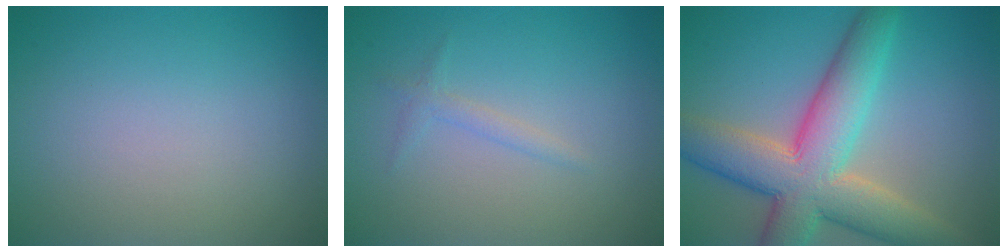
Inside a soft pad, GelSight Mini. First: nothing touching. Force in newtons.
{"total": 1.1, "press": 1.1, "slide": 0.1}
{"total": 10.0, "press": 9.9, "slide": 0.8}